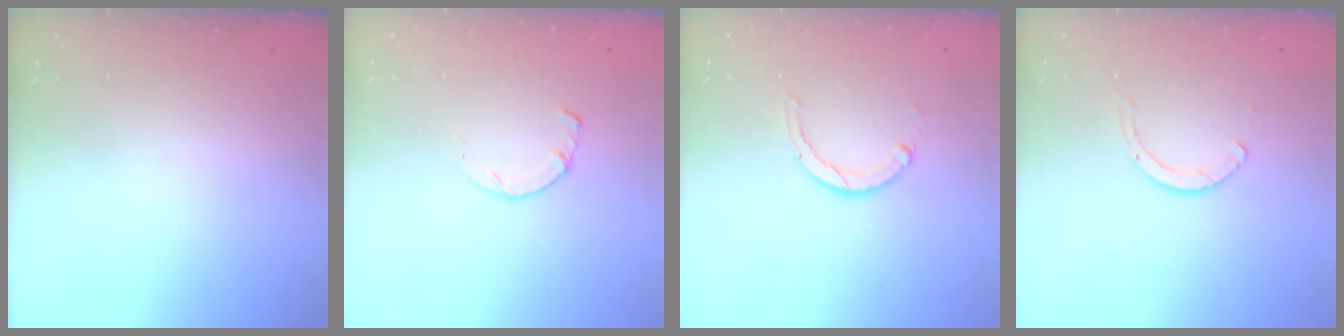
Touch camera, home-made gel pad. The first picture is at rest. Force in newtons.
{"total": 2.3, "press": 2.3, "slide": 0.1}
{"total": 2.0, "press": 2.0, "slide": 0.3}
{"total": 2.0, "press": 1.9, "slide": 0.3}